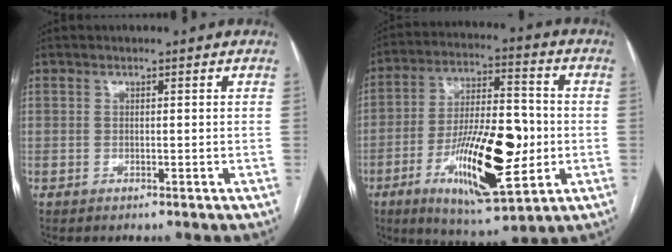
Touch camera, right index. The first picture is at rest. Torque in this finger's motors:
{"motor_torque": [0.60, -0.08, 0.40, 0.19]}